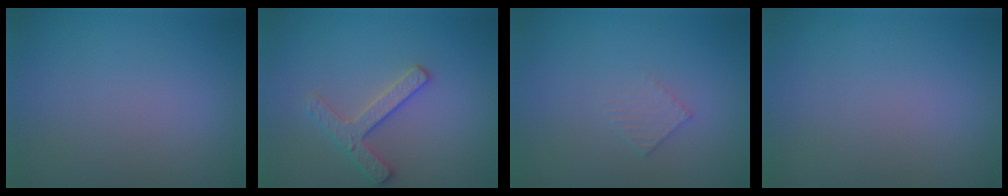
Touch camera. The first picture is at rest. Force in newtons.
{"total": 2.6, "press": 2.6, "slide": 0.3}
{"total": 1.1, "press": 1.1, "slide": 0.0}
{"total": 0.0}